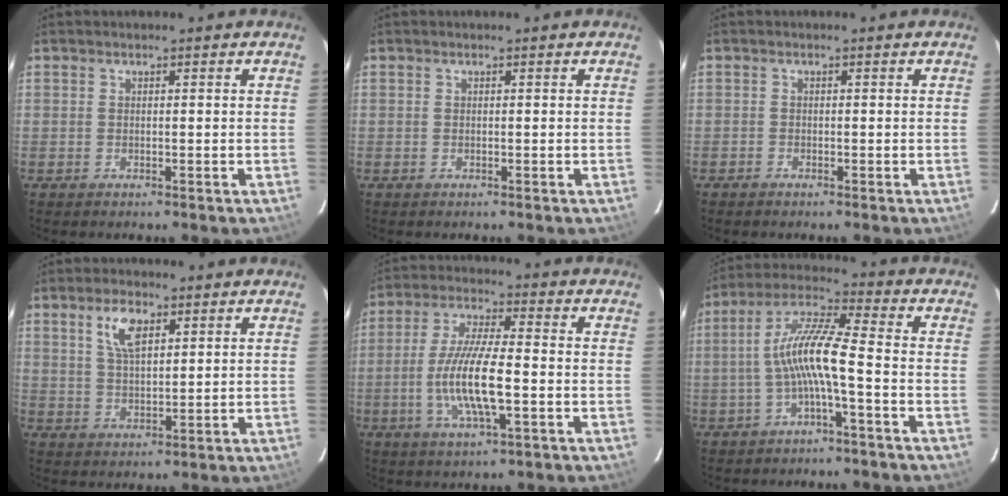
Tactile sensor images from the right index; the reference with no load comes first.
{"total": 0.0}
{"total": 0.5, "force": [-0.5, 0.2, 0.0], "torque": [-0.004, 0.001, -0.012]}
{"total": 6.1, "force": [3.0, 2.8, 4.5], "torque": [-0.084, 0.009, 0.061]}
{"total": 11.9, "force": [-2.9, 2.3, 11.3], "torque": [-0.226, -0.004, -0.056]}
{"total": 9.2, "force": [-2.5, 0.5, 8.9], "torque": [-0.192, 0.018, -0.047]}